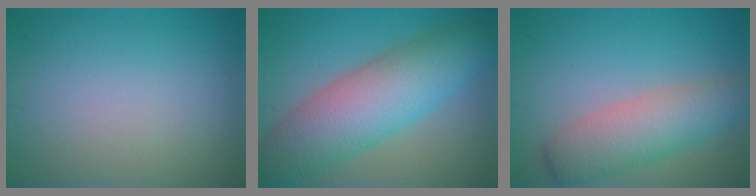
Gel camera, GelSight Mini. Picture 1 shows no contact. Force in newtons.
{"total": 9.2, "press": 9.2, "slide": 0.4}
{"total": 5.4, "press": 5.4, "slide": 0.3}